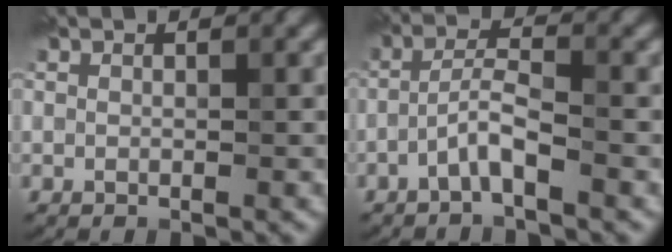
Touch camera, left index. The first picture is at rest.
{"total": 2.5, "force": [-1.5, 0.2, 2.0], "torque": [-0.043, 0.012, -0.037]}